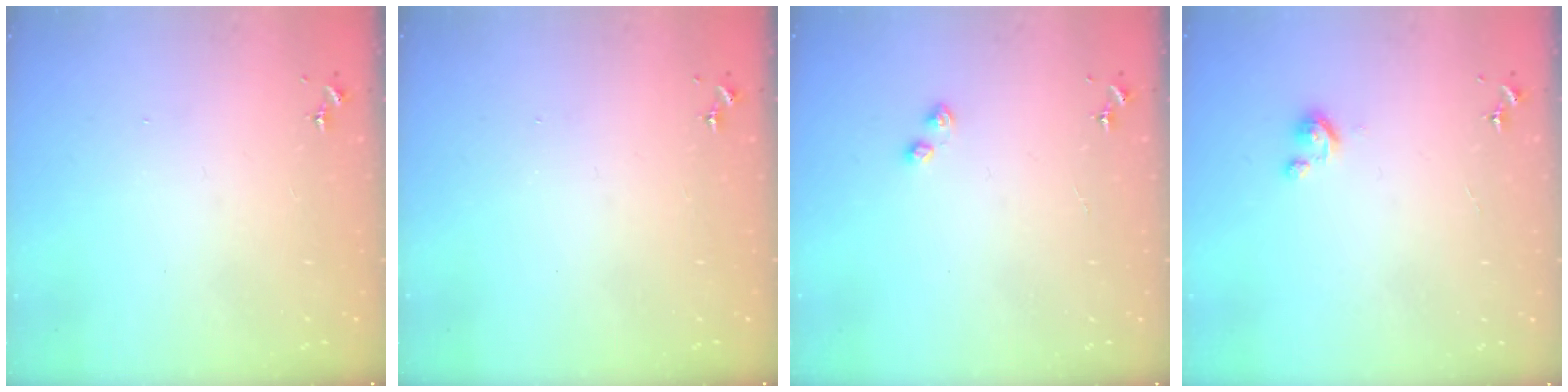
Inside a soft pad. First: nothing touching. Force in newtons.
{"total": 0.0}
{"total": 3.2, "press": 3.2, "slide": 0.4}
{"total": 2.8, "press": 2.8, "slide": 0.3}